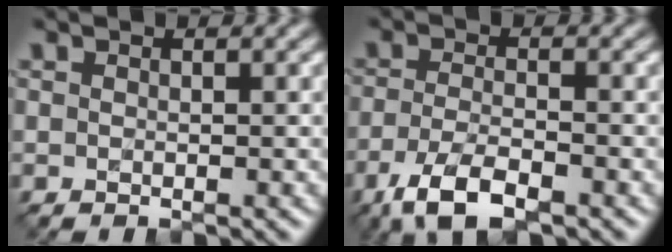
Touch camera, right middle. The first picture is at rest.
{"total": 4.7, "force": [-3.4, 1.4, 3.0], "torque": [-0.076, 0.000, -0.068]}